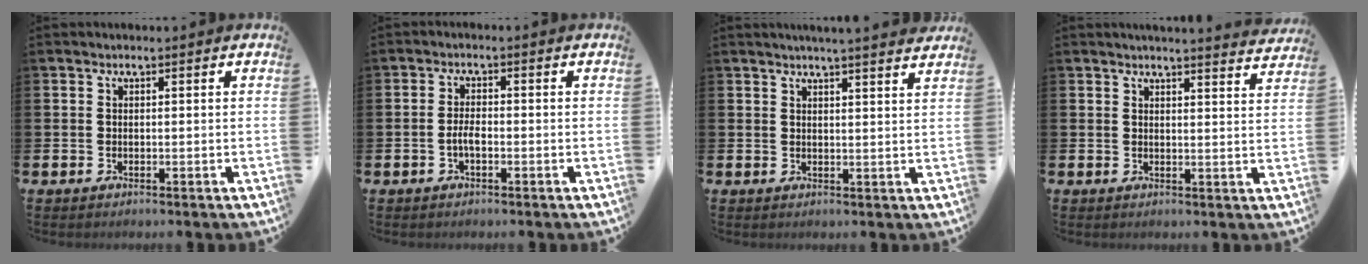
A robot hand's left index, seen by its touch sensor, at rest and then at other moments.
{"total": 2.3, "force": [-0.8, 0.9, 1.9], "torque": [-0.031, 0.001, -0.016]}
{"total": 3.5, "force": [3.4, -0.6, 0.5], "torque": [-0.011, -0.020, 0.061]}
{"total": 3.4, "force": [3.4, -0.4, 0.1], "torque": [0.003, -0.025, 0.058]}